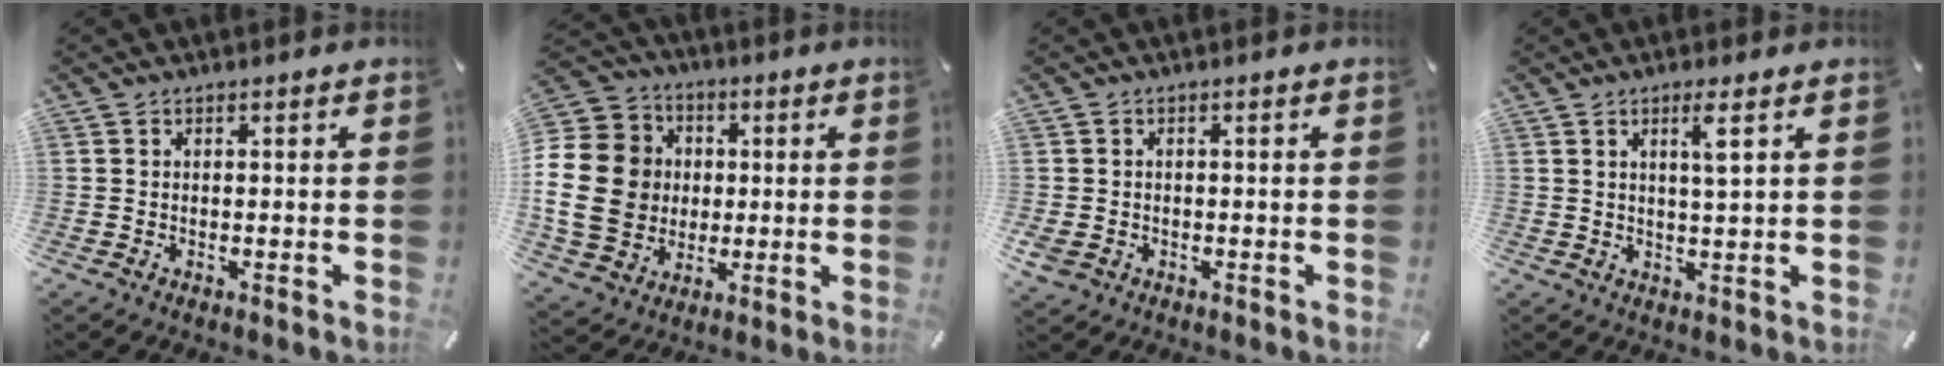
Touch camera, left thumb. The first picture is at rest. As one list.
[{"total": 18.8, "force": [-1.0, 16.4, 9.2], "torque": [-0.186, 0.013, -0.019]}, {"total": 2.6, "force": [-0.9, 2.1, 1.1], "torque": [-0.033, -0.001, -0.021]}, {"total": 4.3, "force": [1.9, 0.1, 3.9], "torque": [-0.073, -0.004, 0.027]}]